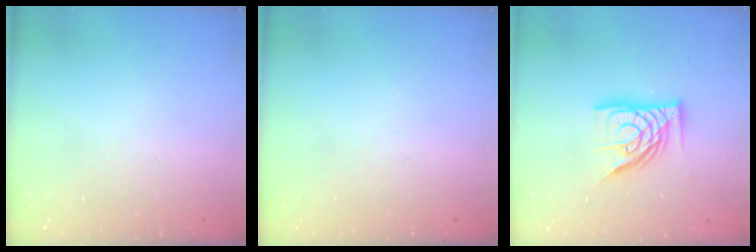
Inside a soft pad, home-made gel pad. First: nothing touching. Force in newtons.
{"total": 0.0}
{"total": 14.0, "press": 14.0, "slide": 1.1}